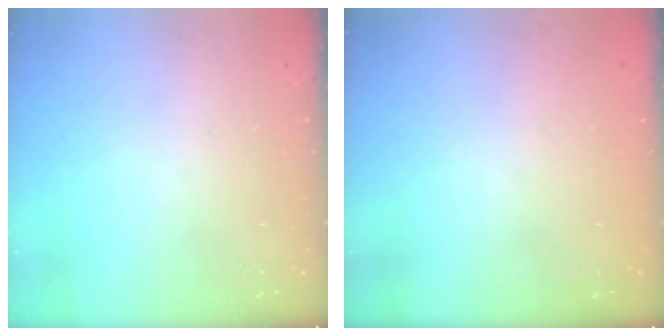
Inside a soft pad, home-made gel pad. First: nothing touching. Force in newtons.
{"total": 0.0}